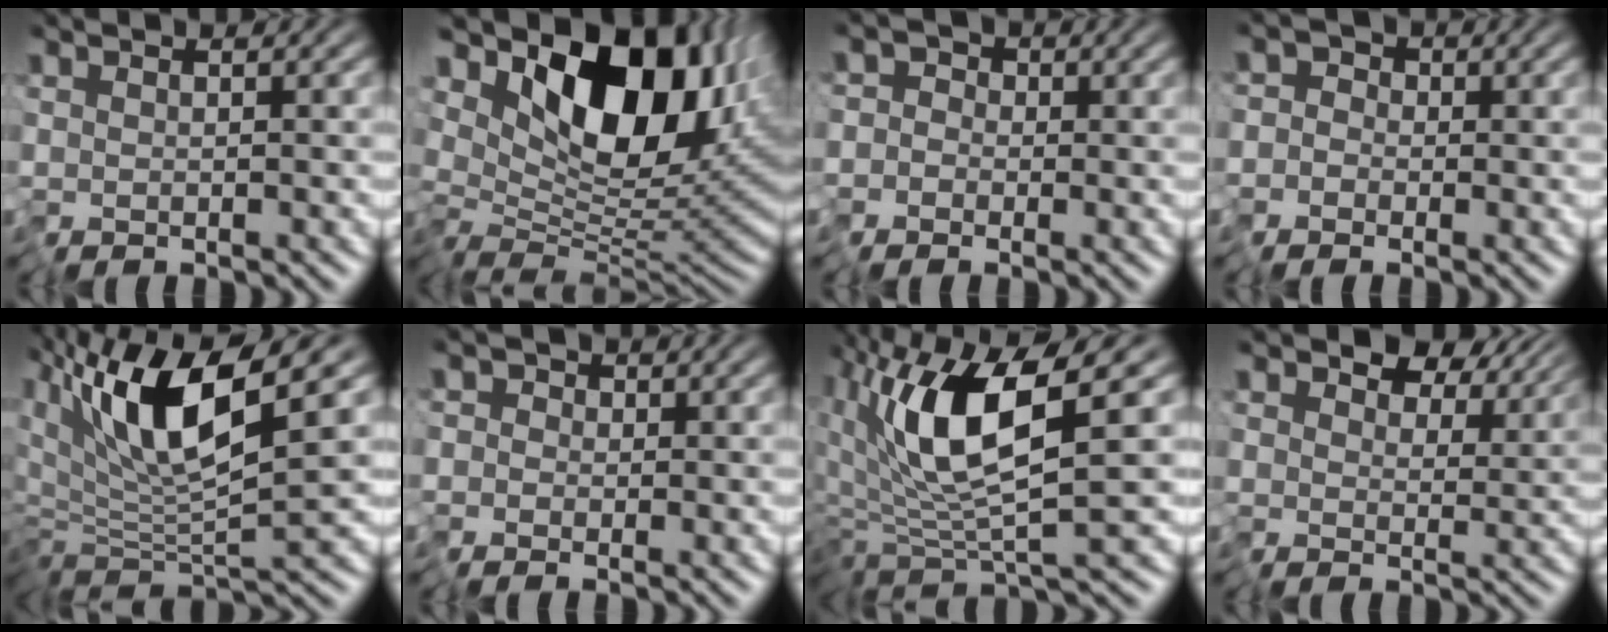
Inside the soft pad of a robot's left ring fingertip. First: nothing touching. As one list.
[{"total": 12.9, "force": [5.2, 6.7, 9.7], "torque": [-0.145, 0.006, 0.086]}, {"total": 2.6, "force": [-1.1, 2.3, 0.5], "torque": [0.021, 0.015, -0.038]}, {"total": 2.9, "force": [-1.3, 2.6, 0.5], "torque": [0.020, 0.016, -0.043]}, {"total": 9.7, "force": [3.6, 1.7, 8.9], "torque": [-0.167, 0.011, 0.063]}, {"total": 1.9, "force": [-0.4, 1.8, 0.4], "torque": [0.018, 0.012, -0.020]}, {"total": 7.2, "force": [1.8, 1.6, 6.8], "torque": [-0.150, -0.003, 0.035]}, {"total": 5.9, "force": [3.6, 3.6, 3.0], "torque": [-0.056, -0.005, 0.057]}]